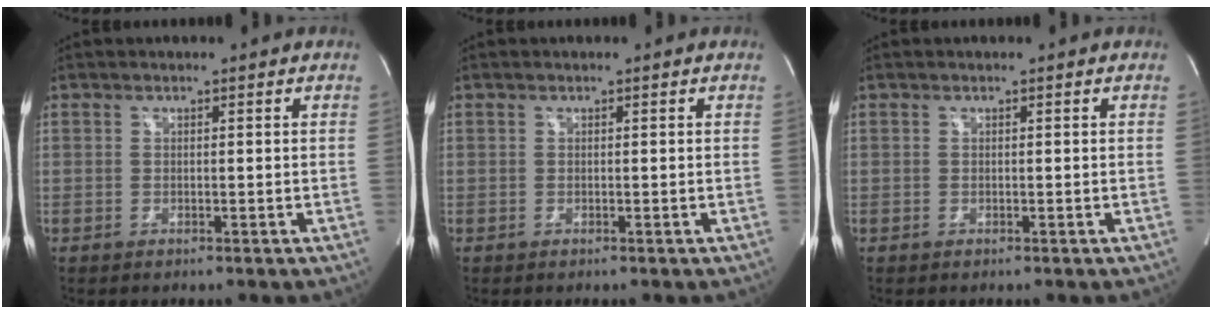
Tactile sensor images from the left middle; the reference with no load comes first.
{"total": 0.0}
{"total": 0.0}